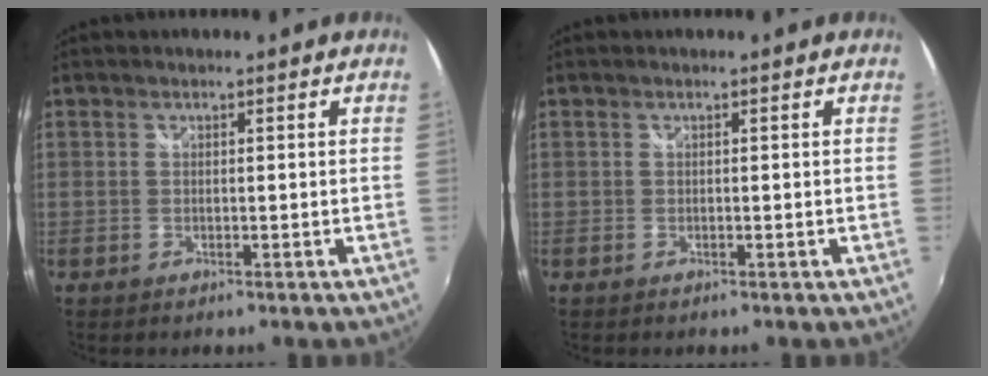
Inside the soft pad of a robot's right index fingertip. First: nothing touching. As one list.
[{"total": 0.0}]